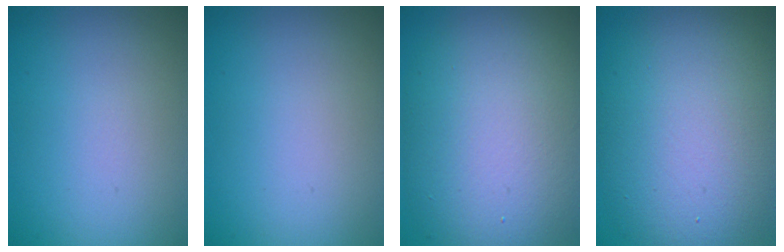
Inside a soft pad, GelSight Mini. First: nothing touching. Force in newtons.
{"total": 0.0}
{"total": 11.0, "press": 11.0, "slide": 0.4}
{"total": 11.1, "press": 11.1, "slide": 0.8}